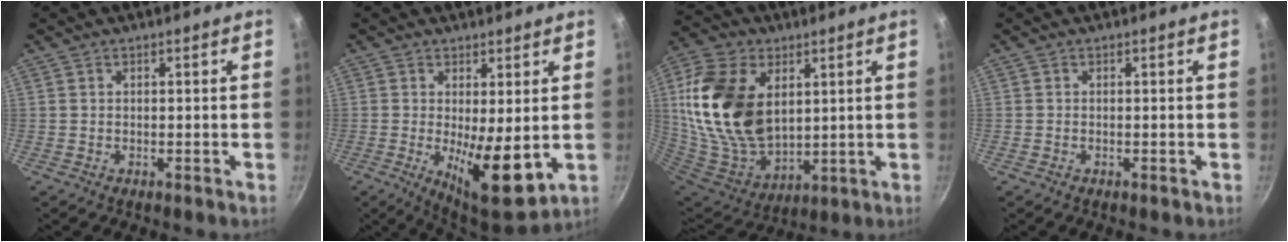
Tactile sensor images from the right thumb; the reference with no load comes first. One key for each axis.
{"total": 10.4, "fx": -0.3, "fy": 3.4, "fz": 9.8, "tx": -0.140, "ty": -0.027, "tz": 0.004}
{"total": 23.0, "fx": 5.6, "fy": 14.8, "fz": 16.7, "tx": -0.307, "ty": -0.025, "tz": 0.116}
{"total": 0.0}